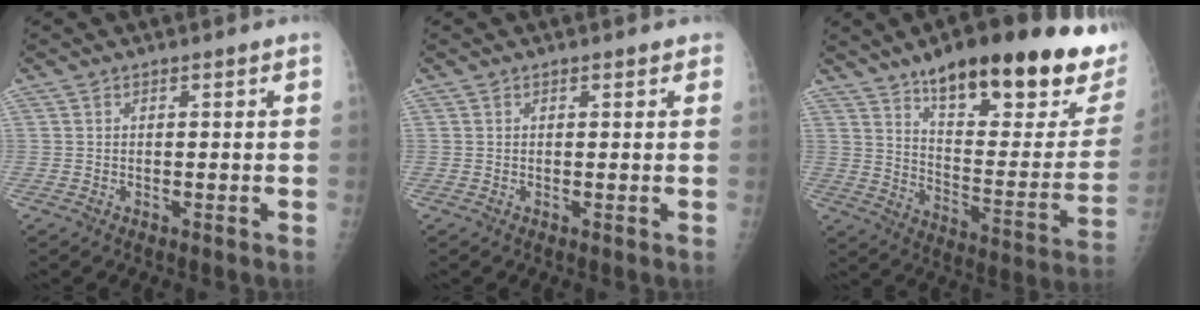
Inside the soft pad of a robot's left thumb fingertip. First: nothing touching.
{"total": 1.1, "force": [0.8, 0.6, 0.6], "torque": [0.001, -0.002, 0.005]}
{"total": 30.5, "force": [19.2, 8.8, 22.0], "torque": [-0.262, -0.069, 0.280]}